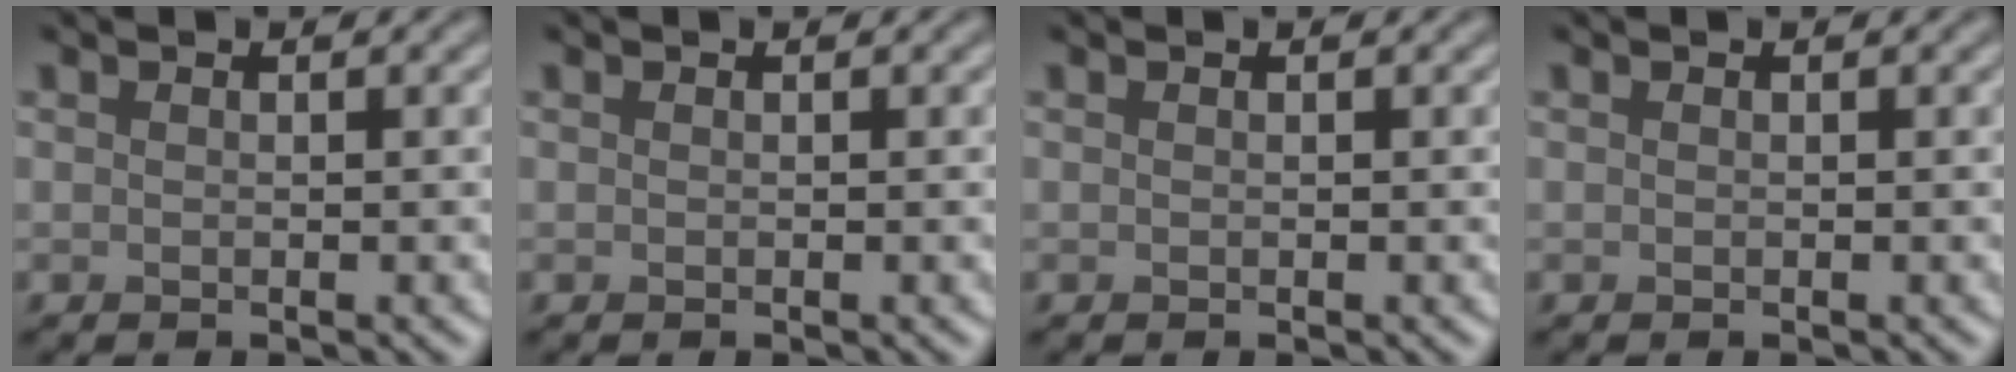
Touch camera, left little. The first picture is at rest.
{"total": 0.0}
{"total": 0.0}
{"total": 0.0}